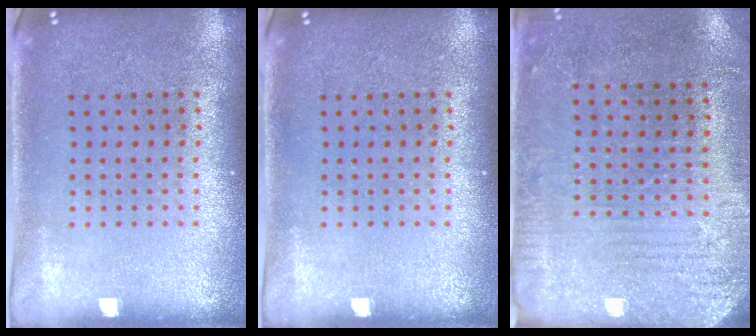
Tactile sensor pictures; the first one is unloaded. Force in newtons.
{"total": 0.0}
{"total": 2.8, "press": 2.4, "slide": 1.4}